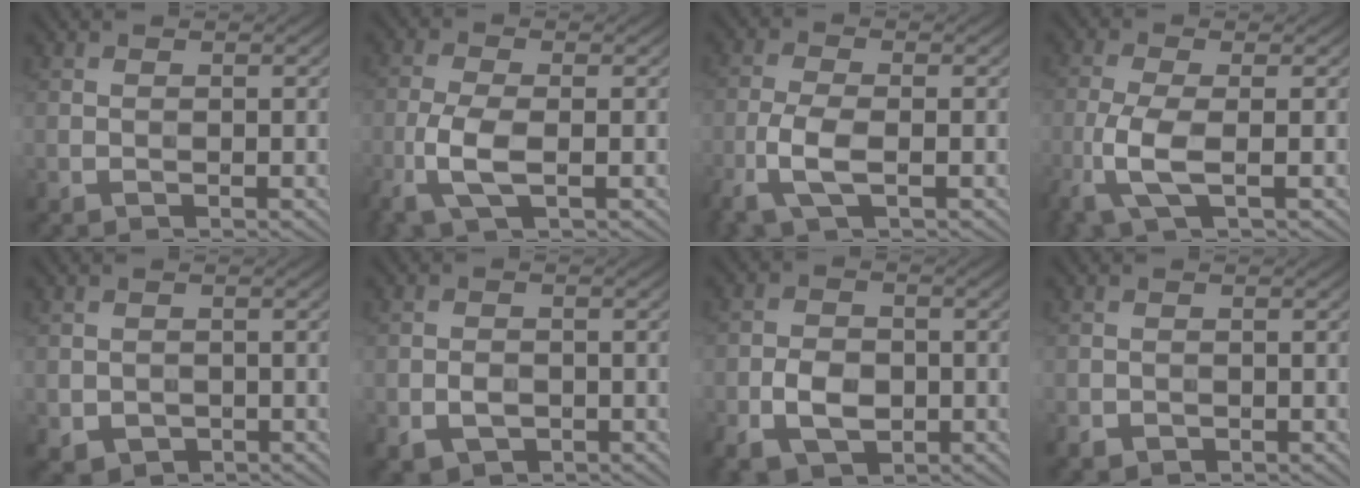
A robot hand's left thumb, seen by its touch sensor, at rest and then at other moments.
{"total": 5.8, "force": [-2.2, 2.2, 4.9], "torque": [-0.121, -0.004, -0.052]}
{"total": 5.4, "force": [-2.4, 2.1, 4.4], "torque": [-0.110, -0.004, -0.055]}
{"total": 5.8, "force": [-2.1, 1.8, 5.1], "torque": [-0.123, -0.001, -0.051]}
{"total": 2.2, "force": [-0.7, 1.9, 0.9], "torque": [-0.026, -0.014, -0.010]}
{"total": 2.8, "force": [-1.1, 2.0, 1.6], "torque": [-0.031, -0.007, -0.021]}
{"total": 5.4, "force": [-2.0, 3.7, 3.4], "torque": [-0.069, -0.008, -0.040]}
{"total": 1.2, "force": [-0.7, 0.9, 0.4], "torque": [-0.006, -0.005, -0.014]}